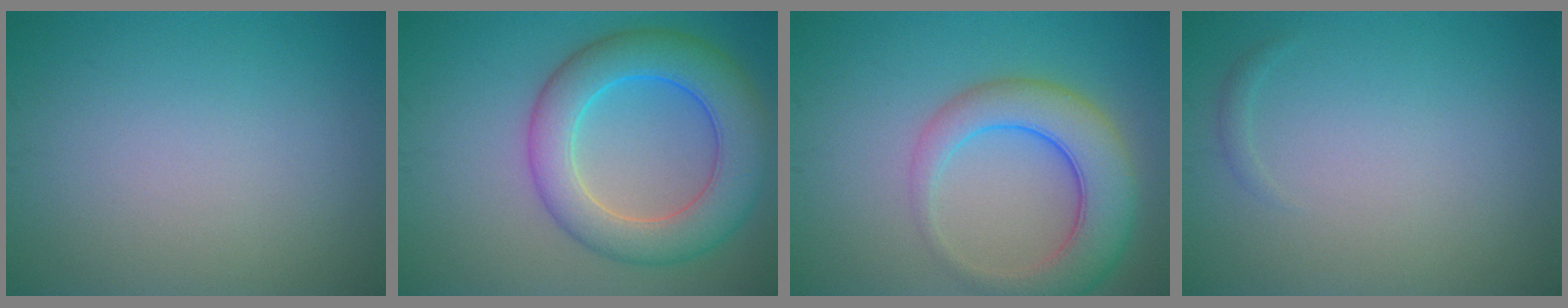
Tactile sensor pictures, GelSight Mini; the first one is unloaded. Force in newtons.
{"total": 8.0, "press": 8.0, "slide": 0.3}
{"total": 6.7, "press": 6.6, "slide": 0.4}
{"total": 0.5, "press": 0.5, "slide": 0.0}